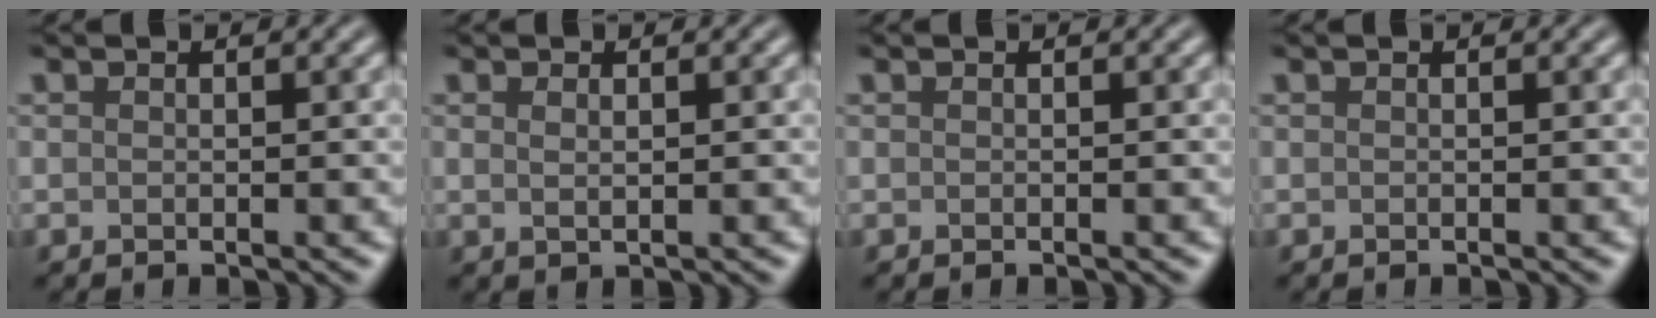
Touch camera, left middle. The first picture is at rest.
{"total": 0.9, "force": [0.4, 0.3, 0.7], "torque": [-0.014, -0.002, 0.008]}
{"total": 0.0}
{"total": 0.0}